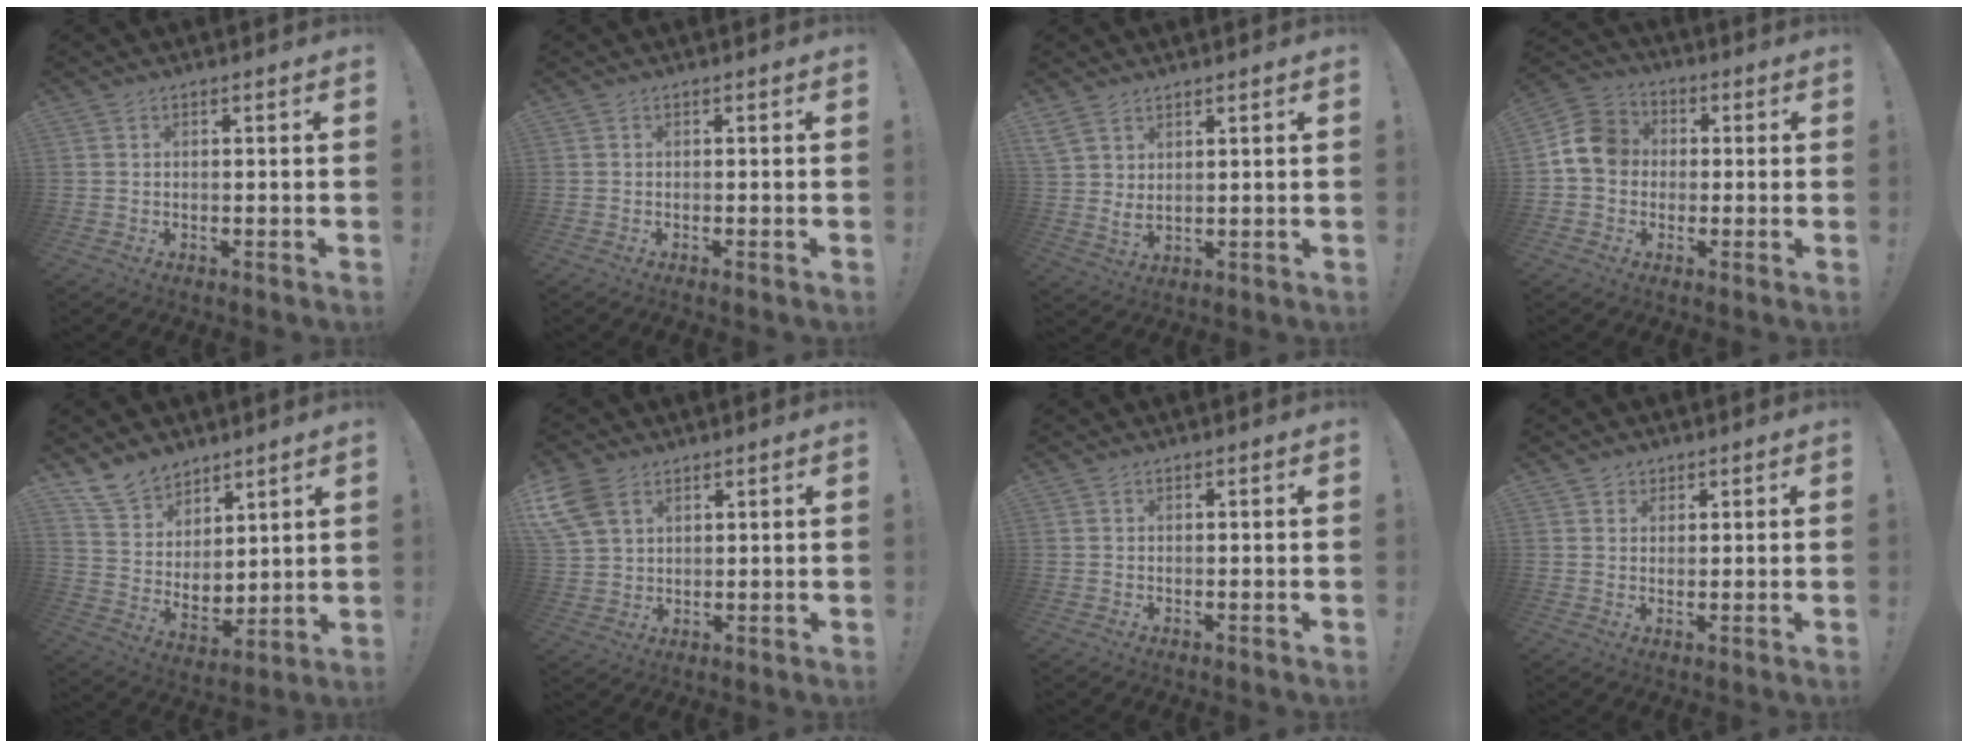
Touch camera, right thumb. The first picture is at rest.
{"total": 0.6, "force": [-0.4, -0.1, 0.4], "torque": [-0.014, 0.001, -0.006]}
{"total": 5.1, "force": [3.7, 1.9, 3.0], "torque": [-0.049, -0.020, 0.071]}
{"total": 11.3, "force": [0.4, 9.7, 5.8], "torque": [-0.093, 0.020, 0.015]}
{"total": 11.6, "force": [9.4, 6.6, 1.8], "torque": [-0.056, -0.072, 0.189]}
{"total": 9.6, "force": [4.7, 6.5, 5.2], "torque": [-0.106, -0.012, 0.096]}
{"total": 0.0}
{"total": 2.6, "force": [1.6, 2.0, 0.3], "torque": [-0.002, -0.006, 0.029]}